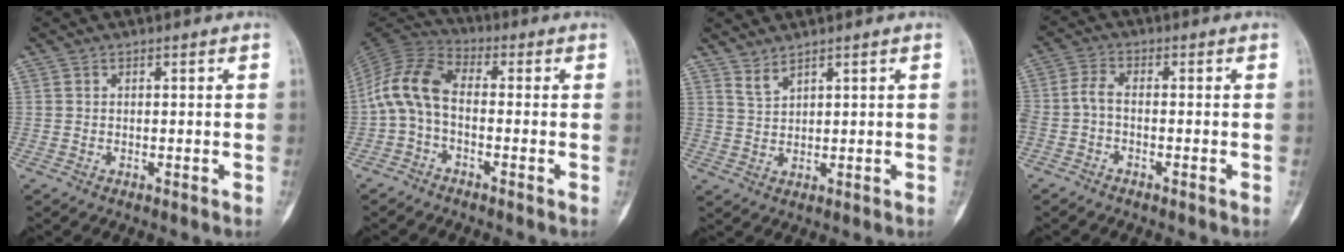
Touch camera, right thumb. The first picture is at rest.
{"total": 8.9, "force": [-1.3, 5.0, 7.3], "torque": [-0.147, 0.028, -0.043]}
{"total": 2.6, "force": [2.3, 0.3, 1.1], "torque": [-0.020, -0.022, 0.052]}
{"total": 3.7, "force": [-1.3, 1.5, 3.1], "torque": [-0.079, 0.012, -0.033]}